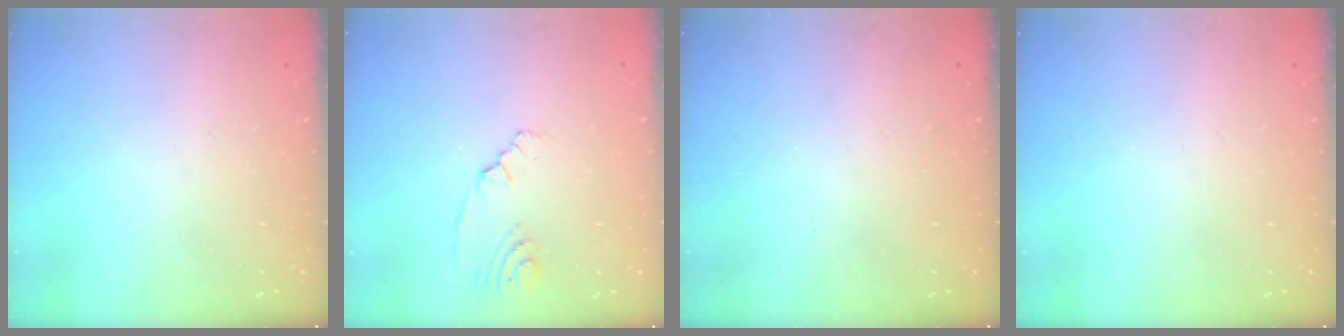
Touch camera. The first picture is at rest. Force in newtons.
{"total": 1.8, "press": 1.5, "slide": 1.0}
{"total": 0.0}
{"total": 0.0}